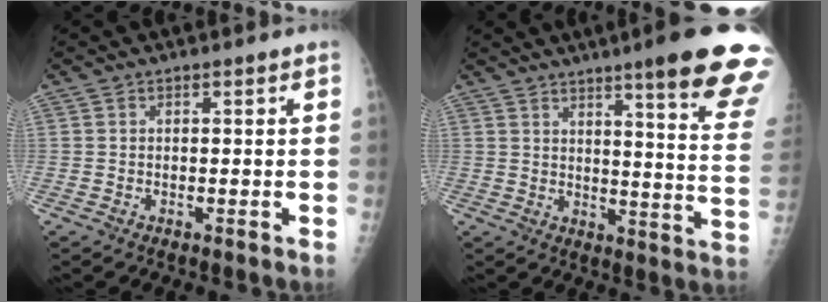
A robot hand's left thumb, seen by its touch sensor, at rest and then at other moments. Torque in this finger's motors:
{"motor_torque": [3.03, 1.72, 1.65, -1.12, 0.49]}